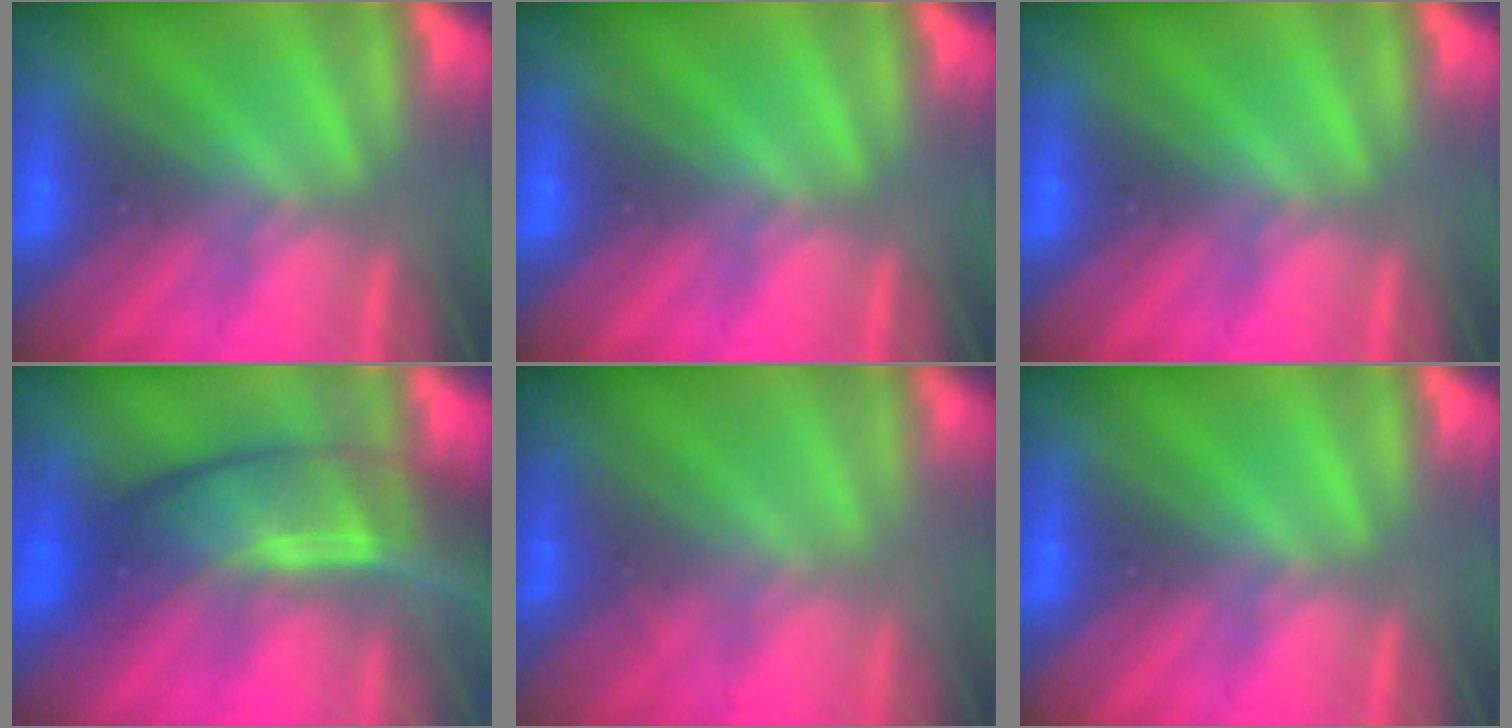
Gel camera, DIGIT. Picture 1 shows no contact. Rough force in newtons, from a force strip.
{"total": 0.0}
{"total": 0.0}
{"total": 11.6}
{"total": 1.8}
{"total": 0.0}